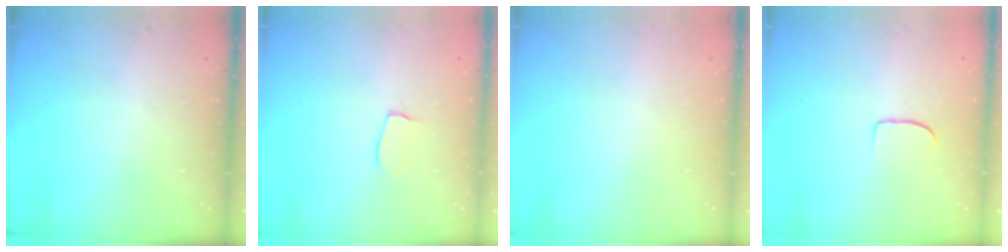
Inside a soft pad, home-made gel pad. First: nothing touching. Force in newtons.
{"total": 4.2, "press": 4.2, "slide": 0.2}
{"total": 0.0}
{"total": 5.4, "press": 5.4, "slide": 0.4}